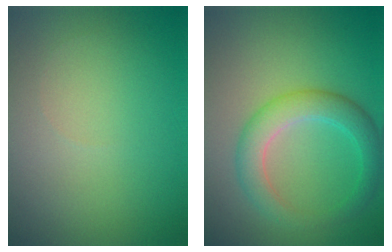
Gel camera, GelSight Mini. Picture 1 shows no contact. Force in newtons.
{"total": 4.0, "press": 4.0, "slide": 0.1}